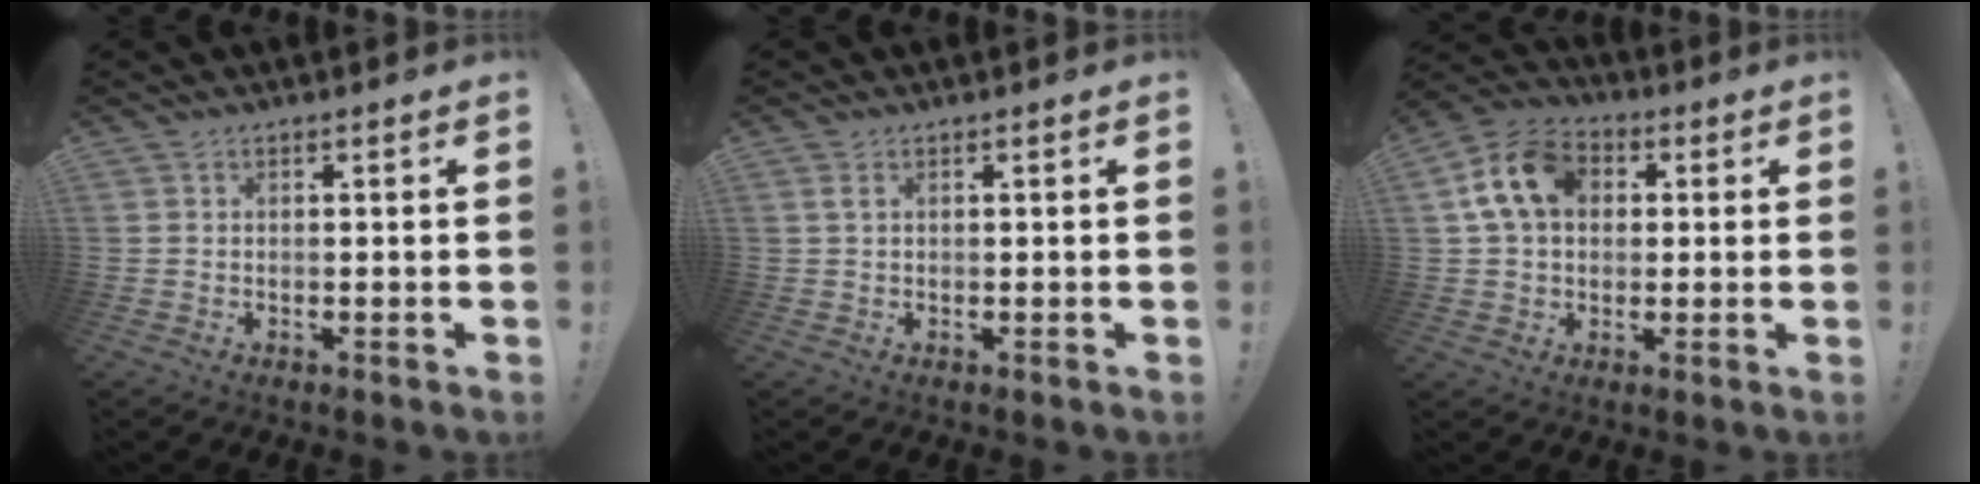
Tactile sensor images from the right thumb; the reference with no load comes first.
{"total": 1.2, "force": [0.5, 0.1, 1.1], "torque": [-0.017, -0.001, 0.007]}
{"total": 13.6, "force": [3.5, 10.1, 8.4], "torque": [-0.140, 0.011, 0.073]}